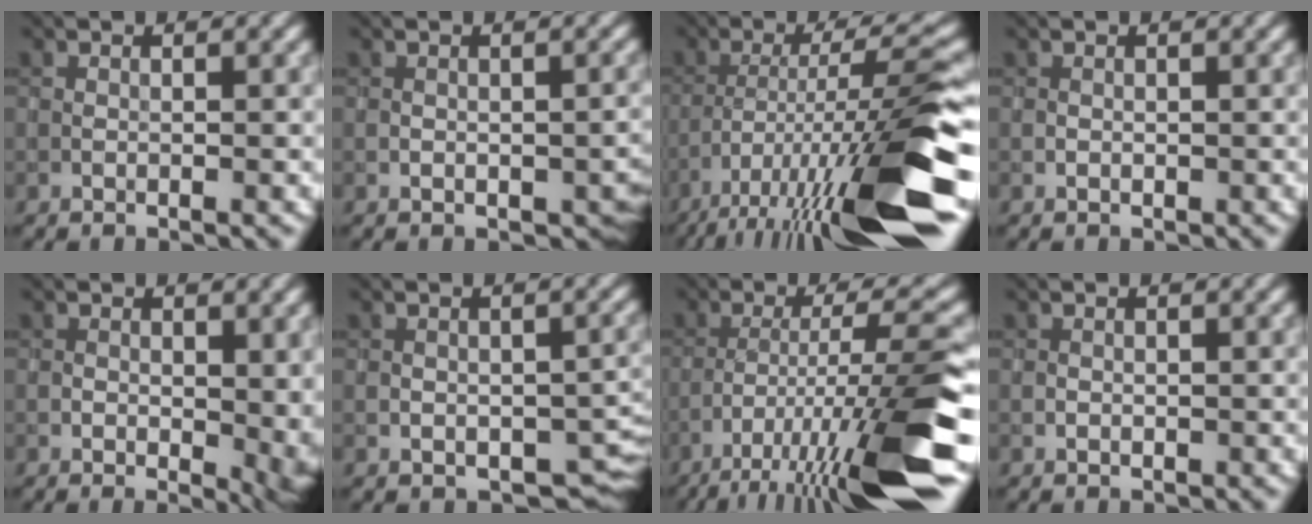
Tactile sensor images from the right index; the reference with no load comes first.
{"total": 1.9, "force": [-0.6, 1.1, 1.5], "torque": [-0.020, -0.009, 0.000]}
{"total": 14.0, "force": [-7.0, 2.0, 11.9], "torque": [-0.200, 0.002, -0.111]}
{"total": 0.0}
{"total": 4.5, "force": [-0.1, 1.9, 4.1], "torque": [-0.042, -0.009, 0.001]}
{"total": 3.5, "force": [-1.1, 2.0, 2.6], "torque": [-0.031, -0.011, -0.008]}
{"total": 12.7, "force": [-6.6, 1.3, 10.8], "torque": [-0.171, 0.006, -0.105]}
{"total": 0.0}